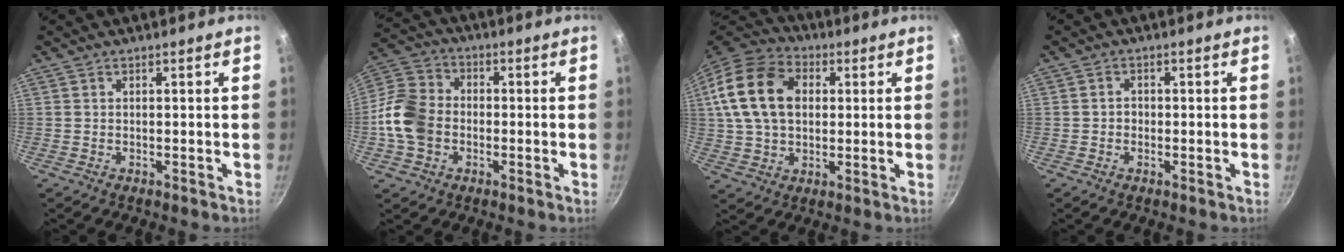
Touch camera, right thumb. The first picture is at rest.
{"total": 11.8, "force": [-2.2, 9.2, 7.0], "torque": [-0.116, 0.022, -0.061]}
{"total": 18.2, "force": [3.6, 13.0, 12.2], "torque": [-0.211, 0.023, 0.058]}
{"total": 1.3, "force": [-0.3, 1.2, 0.5], "torque": [-0.005, 0.005, -0.007]}